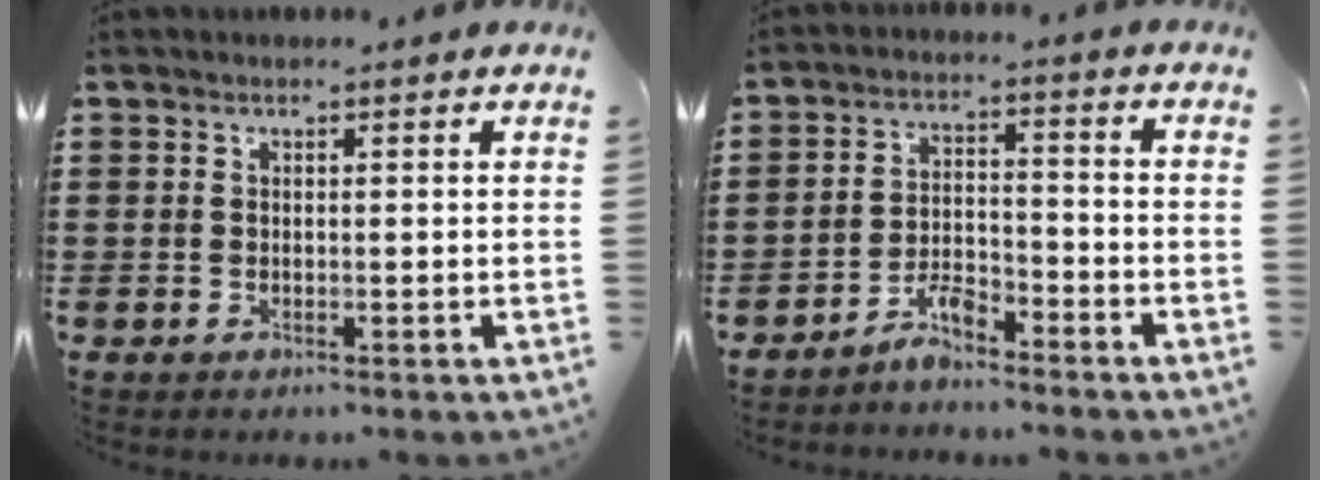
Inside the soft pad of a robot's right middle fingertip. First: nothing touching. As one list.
[{"total": 4.3, "force": [-4.1, 0.7, 1.2], "torque": [-0.026, 0.010, -0.081]}]